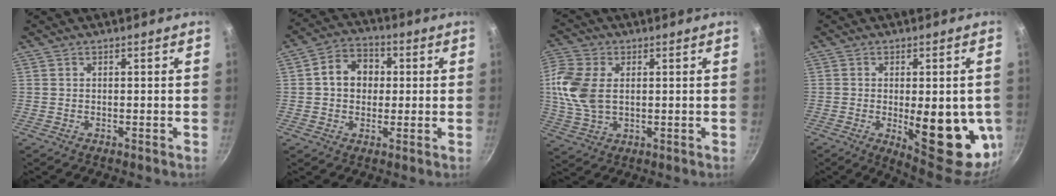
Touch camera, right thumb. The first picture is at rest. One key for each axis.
{"total": 8.7, "fx": 1.0, "fy": 7.1, "fz": 4.9, "tx": -0.051, "ty": 0.015, "tz": 0.001}
{"total": 10.8, "fx": 1.3, "fy": 7.1, "fz": 8.0, "tx": -0.167, "ty": 0.001, "tz": 0.023}
{"total": 19.0, "fx": -3.0, "fy": 7.4, "fz": 17.2, "tx": -0.186, "ty": -0.020, "tz": -0.027}